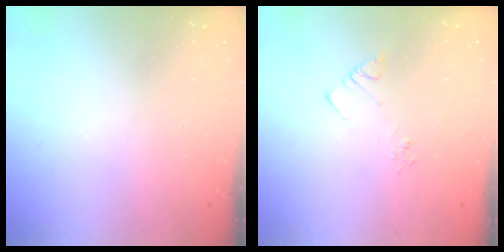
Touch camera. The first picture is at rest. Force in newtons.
{"total": 2.4, "press": 2.4, "slide": 0.4}